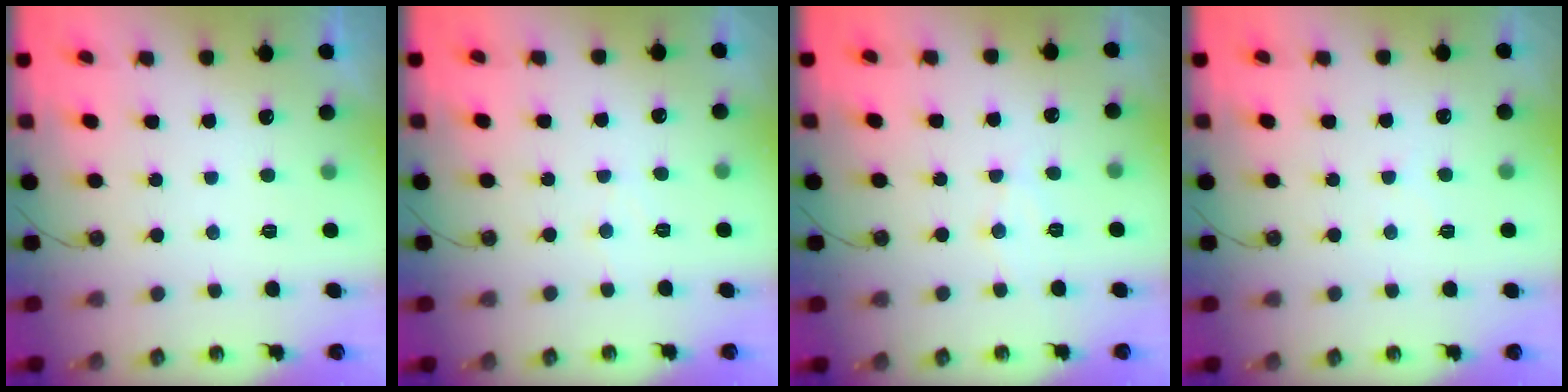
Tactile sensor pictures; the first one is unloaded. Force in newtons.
{"total": 3.4, "press": 3.3, "slide": 0.5}
{"total": 5.9, "press": 5.9, "slide": 0.2}
{"total": 2.5, "press": 2.5, "slide": 0.4}